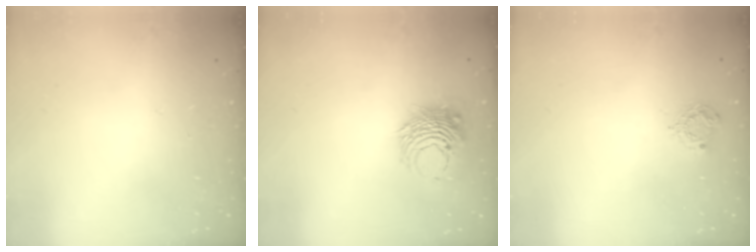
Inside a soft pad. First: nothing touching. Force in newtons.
{"total": 8.4, "press": 8.4, "slide": 0.5}
{"total": 5.5, "press": 5.5, "slide": 0.4}